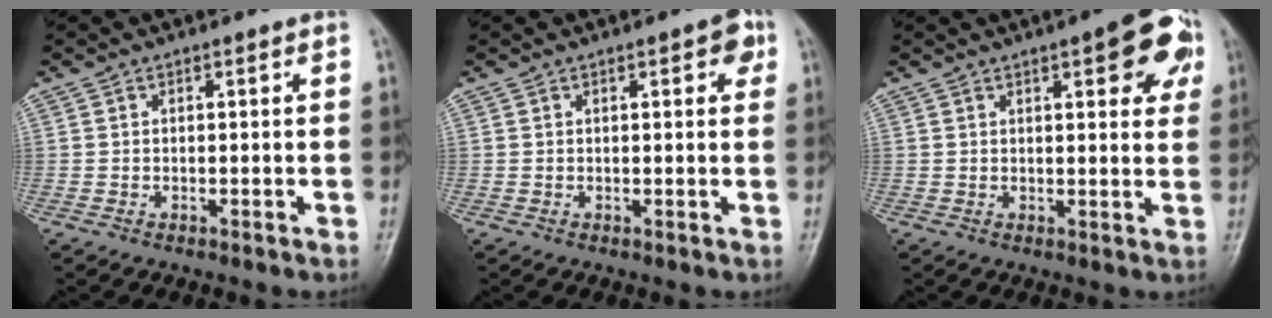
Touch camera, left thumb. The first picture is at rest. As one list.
[{"total": 3.4, "force": [1.4, 1.4, 2.7], "torque": [-0.022, 0.001, 0.011]}, {"total": 10.9, "force": [4.7, 3.9, 9.0], "torque": [-0.074, -0.004, 0.049]}]